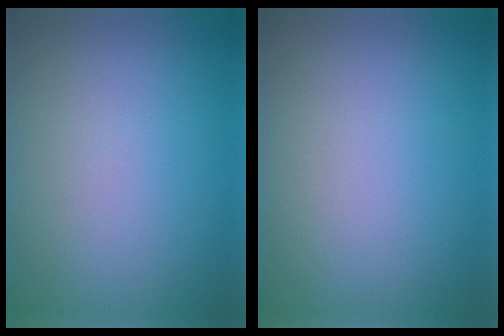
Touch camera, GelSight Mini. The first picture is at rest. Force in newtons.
{"total": 0.0}